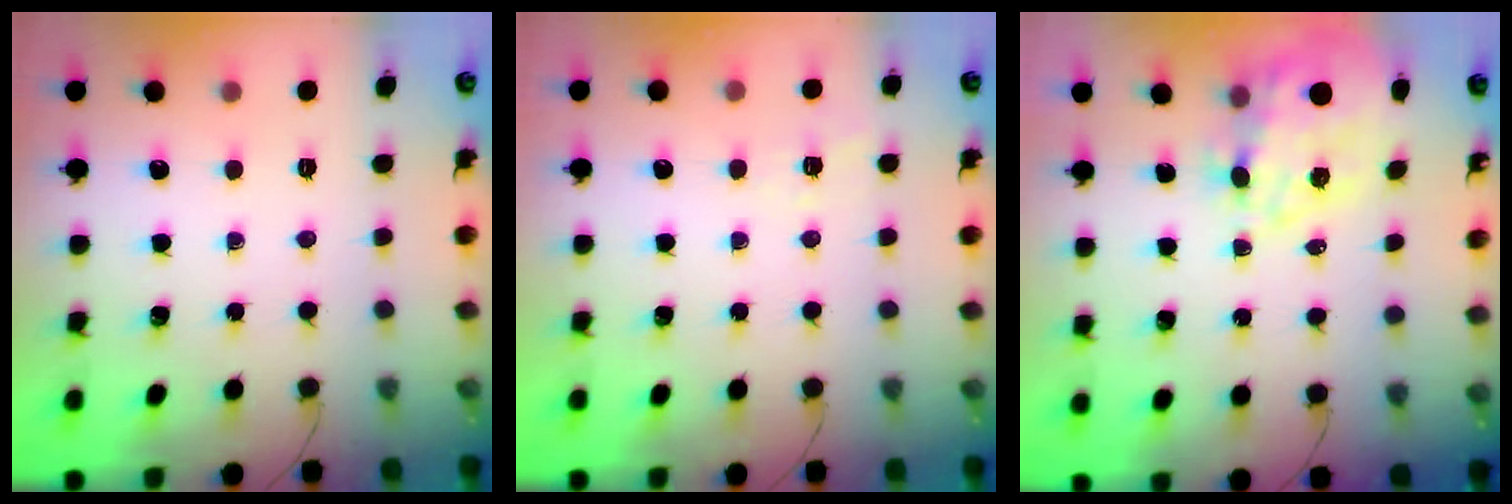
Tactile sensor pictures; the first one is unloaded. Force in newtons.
{"total": 3.7, "press": 3.2, "slide": 1.7}
{"total": 16.2, "press": 15.7, "slide": 4.0}